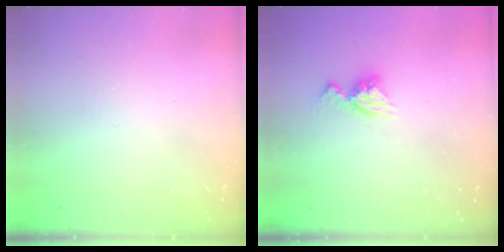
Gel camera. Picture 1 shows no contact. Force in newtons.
{"total": 9.2, "press": 9.2, "slide": 0.8}